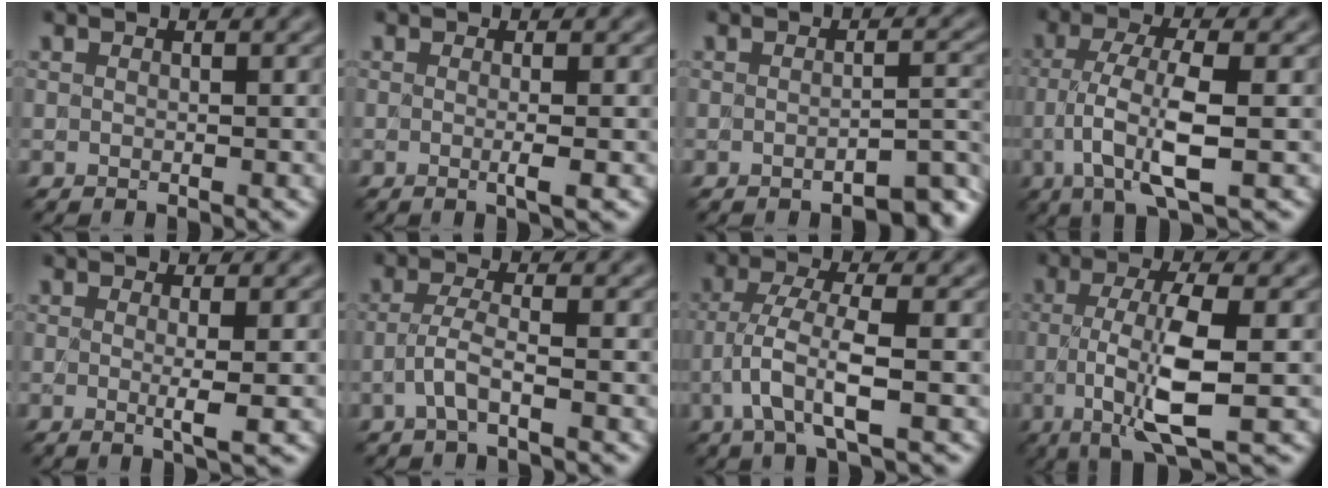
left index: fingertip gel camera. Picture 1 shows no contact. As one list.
[{"total": 2.0, "force": [-0.1, 0.6, 1.9], "torque": [-0.028, -0.007, -0.009]}, {"total": 3.4, "force": [-2.3, 0.8, 2.3], "torque": [-0.027, 0.006, -0.033]}, {"total": 5.9, "force": [-1.4, 1.5, 5.5], "torque": [-0.112, 0.006, -0.030]}, {"total": 2.3, "force": [0.0, 0.4, 2.3], "torque": [-0.040, -0.007, -0.005]}, {"total": 2.4, "force": [-1.1, 0.4, 2.1], "torque": [-0.046, 0.007, -0.030]}, {"total": 4.6, "force": [-1.4, 1.0, 4.3], "torque": [-0.092, 0.009, -0.032]}, {"total": 7.5, "force": [-1.4, 1.9, 7.1], "torque": [-0.131, 0.005, -0.031]}]